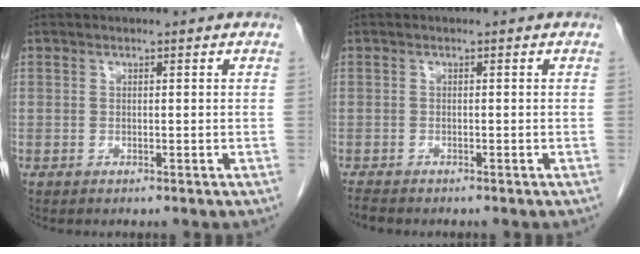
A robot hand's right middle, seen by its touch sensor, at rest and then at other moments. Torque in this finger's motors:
{"motor_torque": [0.22, 0.01, -0.04, 0.00]}